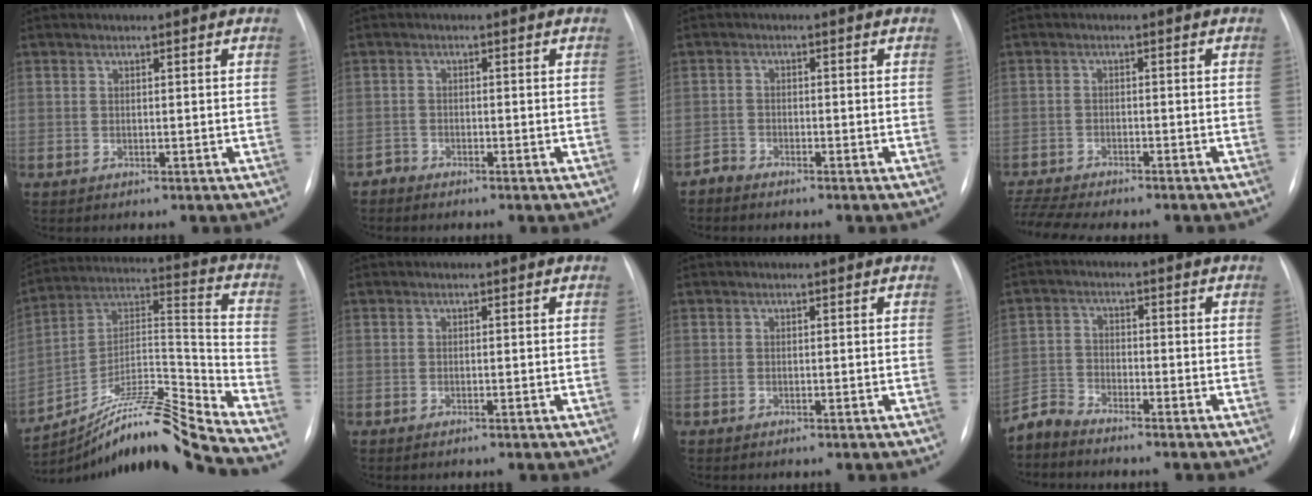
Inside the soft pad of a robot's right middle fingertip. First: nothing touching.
{"total": 0.6, "force": [-0.6, 0.1, 0.1], "torque": [-0.005, 0.000, -0.013]}
{"total": 1.5, "force": [-1.5, 0.1, -0.1], "torque": [0.003, -0.003, -0.030]}
{"total": 10.3, "force": [-9.3, 1.1, 4.3], "torque": [-0.075, -0.004, -0.143]}
{"total": 16.5, "force": [-14.5, -2.2, 7.6], "torque": [-0.126, 0.038, -0.251]}
{"total": 0.5, "force": [-0.4, -0.1, 0.4], "torque": [-0.007, 0.000, -0.007]}
{"total": 0.0}
{"total": 3.5, "force": [-3.5, 0.2, -0.1], "torque": [0.000, -0.015, -0.073]}